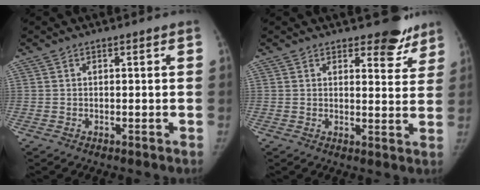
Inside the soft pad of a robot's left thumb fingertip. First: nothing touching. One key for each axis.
{"total": 6.6, "fx": 5.1, "fy": 3.0, "fz": 2.9, "tx": 0.000, "ty": -0.035, "tz": 0.062}